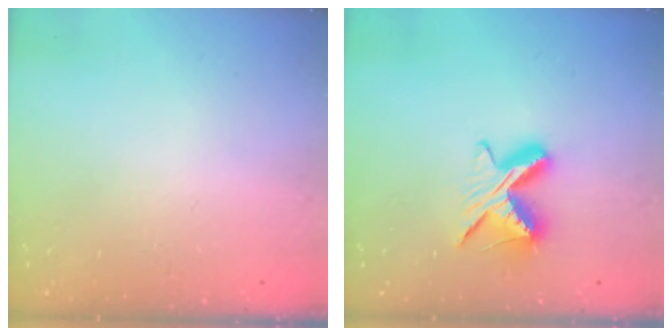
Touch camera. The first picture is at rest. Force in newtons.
{"total": 9.3, "press": 9.3, "slide": 0.8}